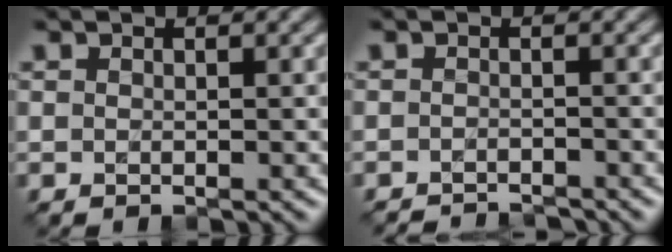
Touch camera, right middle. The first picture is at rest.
{"total": 3.2, "force": [-3.1, 0.3, 0.6], "torque": [0.004, -0.007, -0.047]}